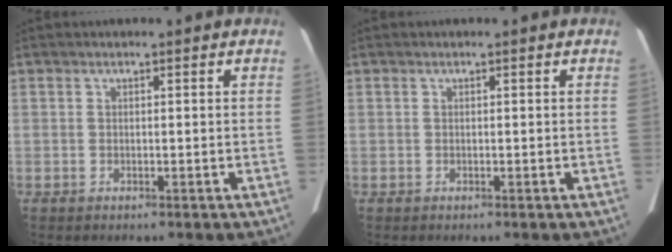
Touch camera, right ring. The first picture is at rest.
{"total": 0.0}